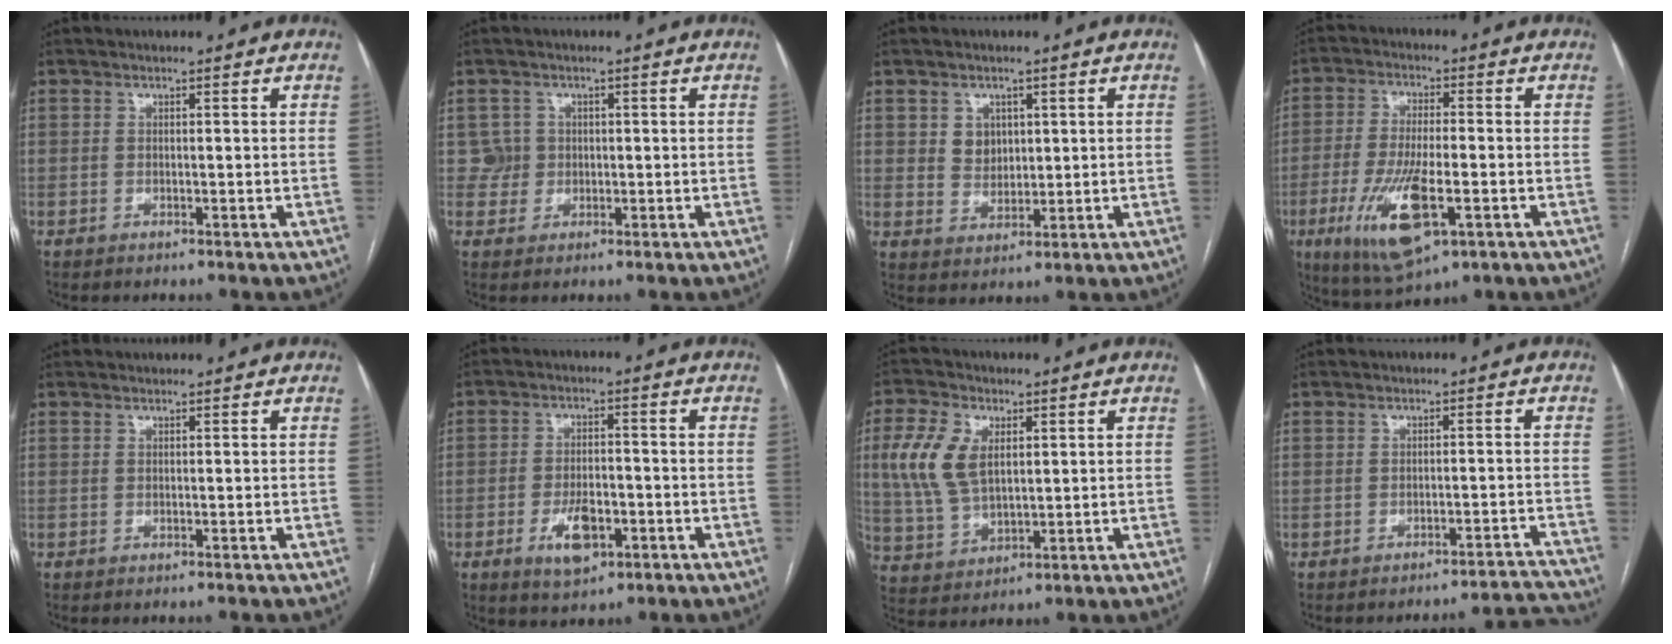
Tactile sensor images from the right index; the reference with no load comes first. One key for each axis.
{"total": 2.6, "fx": 0.3, "fy": 2.5, "fz": -0.4, "tx": 0.023, "ty": 0.008, "tz": 0.001}
{"total": 4.0, "fx": 1.4, "fy": 3.3, "fz": 1.6, "tx": -0.028, "ty": 0.003, "tz": 0.031}
{"total": 12.4, "fx": -4.6, "fy": 3.1, "fz": 11.1, "tx": -0.224, "ty": -0.023, "tz": -0.072}
{"total": 0.8, "fx": 0.8, "fy": 0.1, "fz": 0.3, "tx": -0.015, "ty": 0.016, "tz": 0.011}
{"total": 6.5, "fx": -2.7, "fy": 3.0, "fz": 5.1, "tx": -0.094, "ty": -0.002, "tz": -0.040}
{"total": 9.6, "fx": 2.6, "fy": 5.6, "fz": 7.4, "tx": -0.181, "ty": 0.014, "tz": 0.057}
{"total": 7.9, "fx": -7.8, "fy": -0.9, "fz": -0.4, "tx": 0.024, "ty": 0.010, "tz": -0.092}